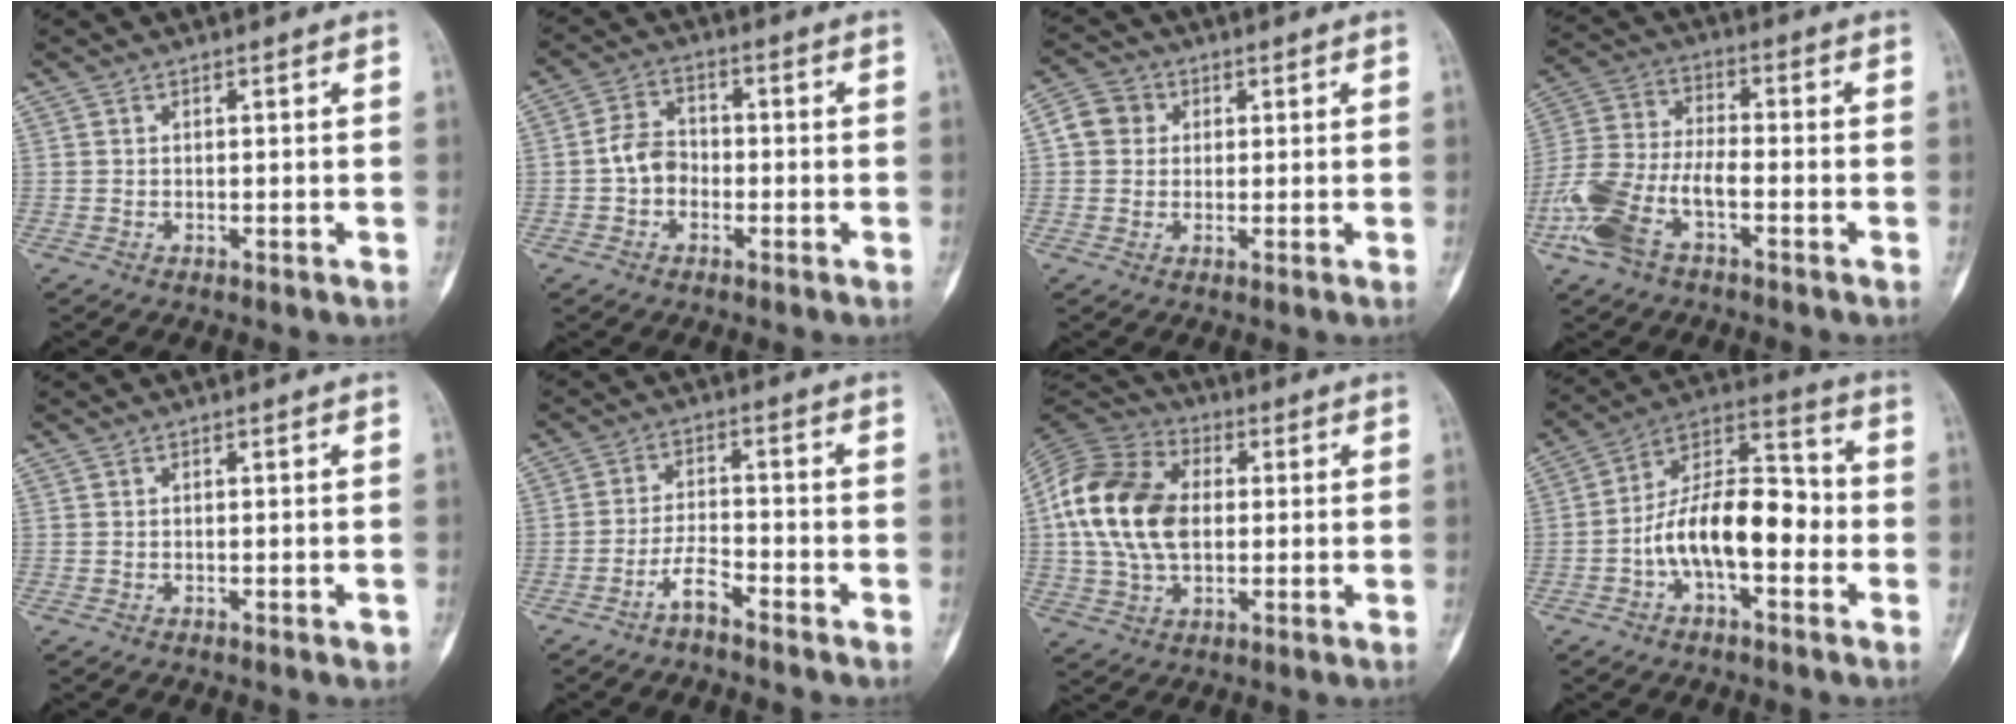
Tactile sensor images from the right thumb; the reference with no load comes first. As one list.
[{"total": 5.5, "force": [-1.2, 4.3, 3.2], "torque": [-0.038, 0.023, -0.033]}, {"total": 4.9, "force": [0.9, 4.5, 1.9], "torque": [-0.020, 0.010, 0.006]}, {"total": 13.4, "force": [-6.0, 6.4, 10.1], "torque": [-0.227, 0.028, -0.119]}, {"total": 0.9, "force": [-0.5, 0.2, 0.7], "torque": [-0.013, 0.002, -0.005]}, {"total": 3.8, "force": [-2.9, 0.8, 2.3], "torque": [-0.048, 0.022, -0.058]}, {"total": 17.4, "force": [1.1, 11.3, 13.2], "torque": [-0.254, 0.015, 0.016]}, {"total": 15.7, "force": [-3.5, 7.8, 13.2], "torque": [-0.216, 0.048, -0.068]}]